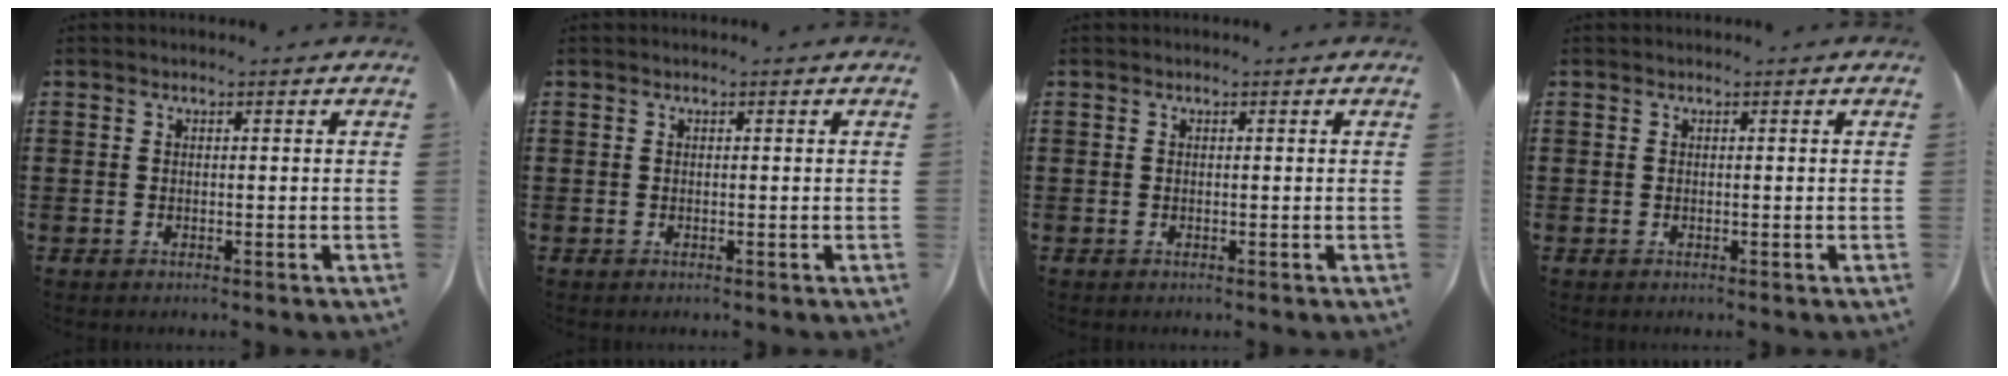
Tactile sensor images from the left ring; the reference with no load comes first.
{"total": 0.0}
{"total": 0.0}
{"total": 0.0}